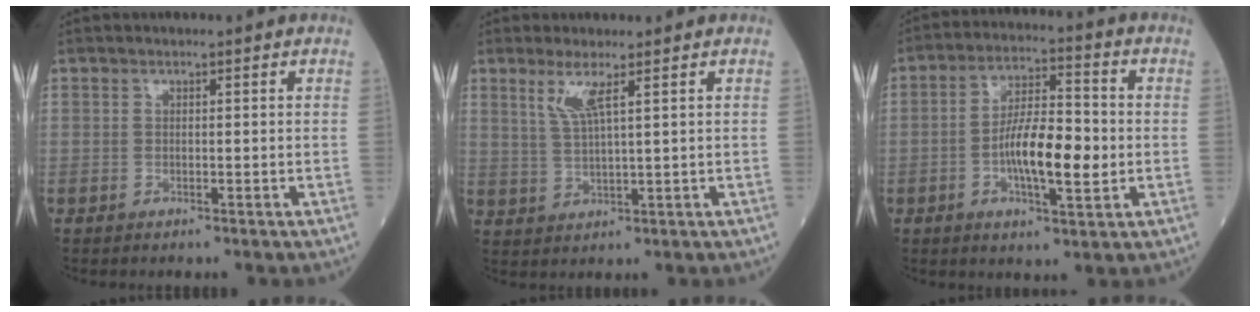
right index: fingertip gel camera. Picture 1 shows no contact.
{"total": 3.9, "force": [2.1, -0.2, 3.3], "torque": [-0.073, -0.005, 0.048]}
{"total": 10.5, "force": [-1.7, 2.6, 10.0], "torque": [-0.180, 0.006, -0.030]}